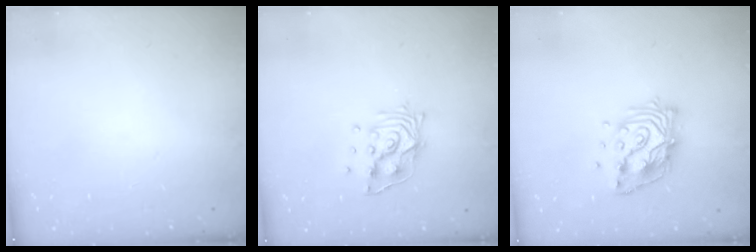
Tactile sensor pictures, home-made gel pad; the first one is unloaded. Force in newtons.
{"total": 11.1, "press": 11.1, "slide": 1.4}
{"total": 13.3, "press": 13.2, "slide": 1.5}